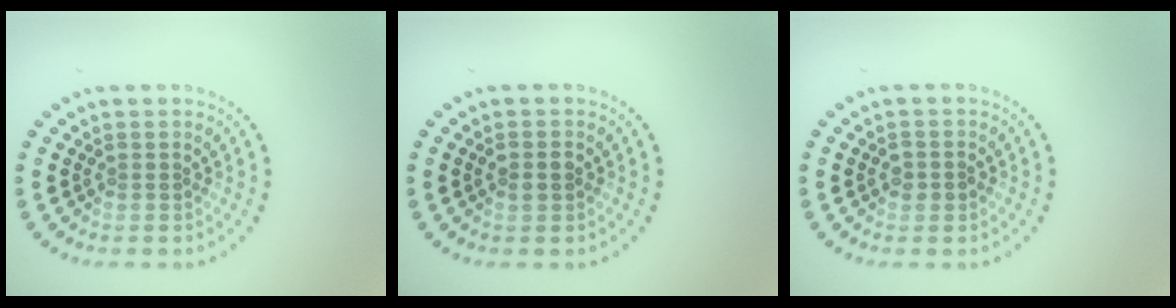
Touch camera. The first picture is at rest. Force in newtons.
{"total": 1.1, "press": 1.1, "slide": 0.1}
{"total": 1.5, "press": 1.5, "slide": 0.2}